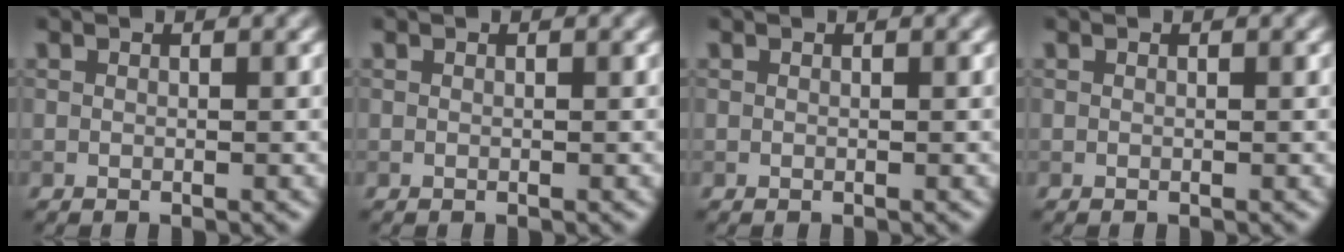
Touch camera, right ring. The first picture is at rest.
{"total": 0.0}
{"total": 0.0}
{"total": 0.0}